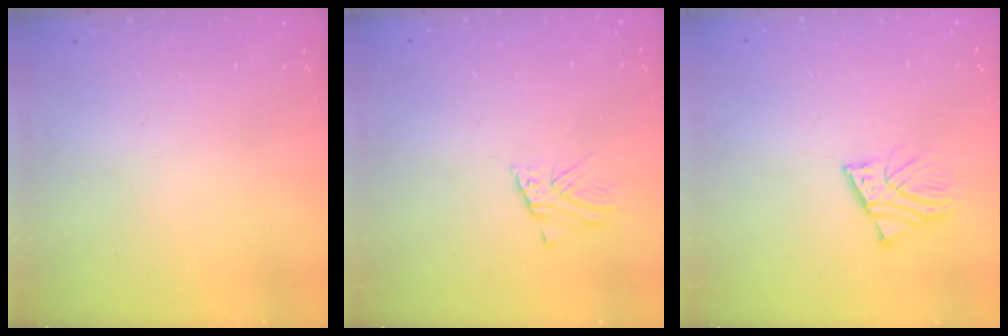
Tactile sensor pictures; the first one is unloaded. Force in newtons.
{"total": 2.4, "press": 2.4, "slide": 0.2}
{"total": 3.9, "press": 3.9, "slide": 0.5}